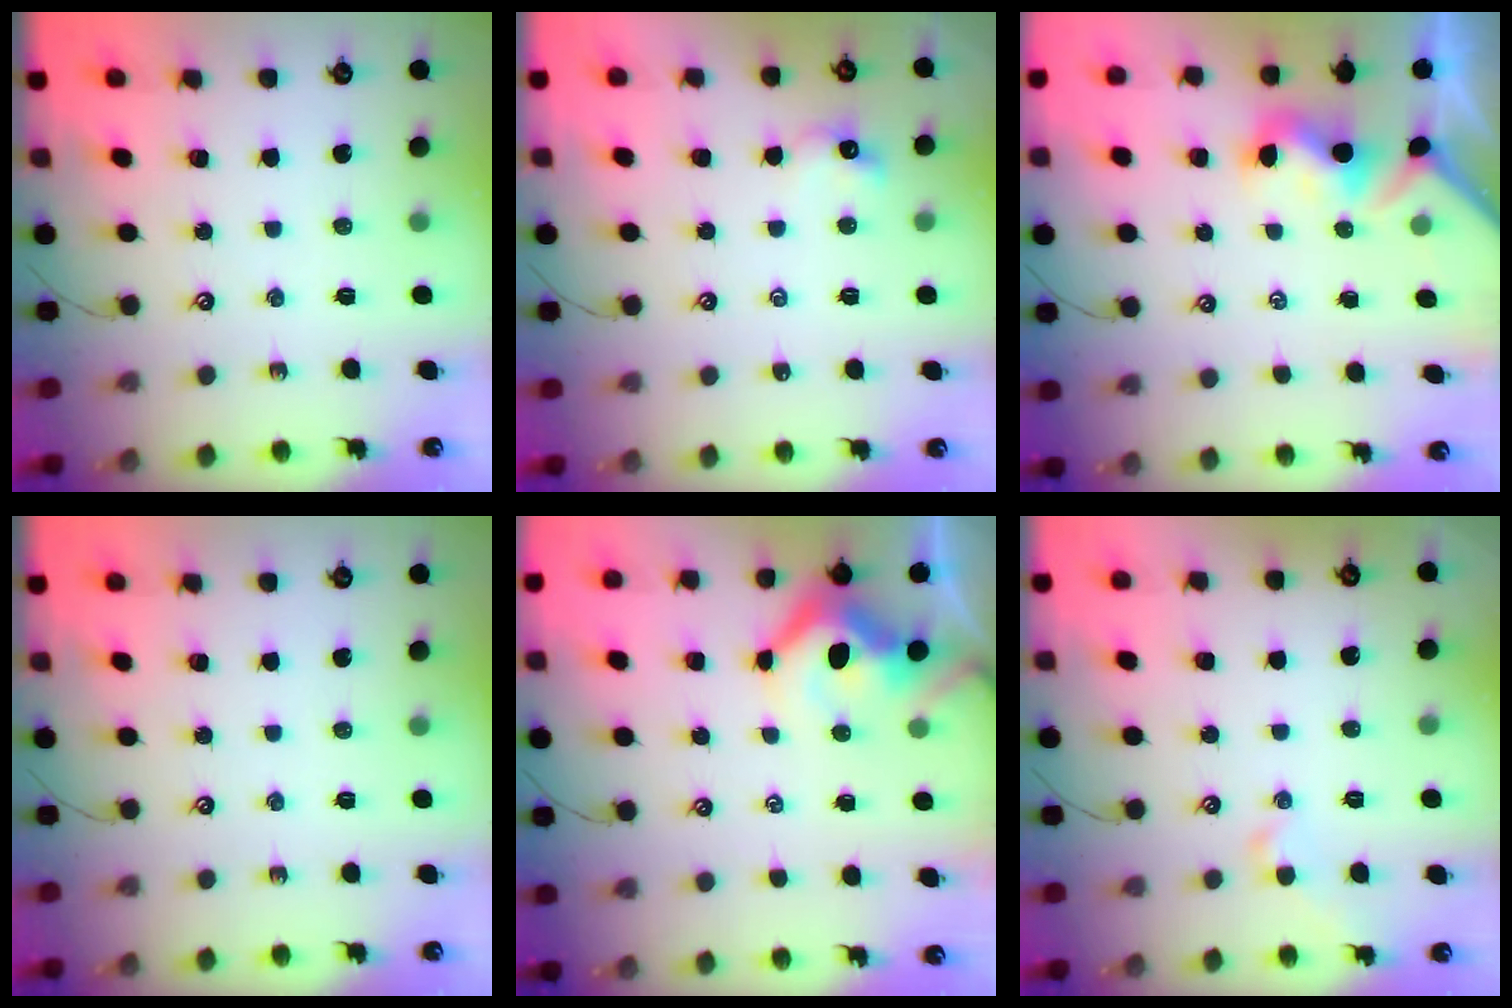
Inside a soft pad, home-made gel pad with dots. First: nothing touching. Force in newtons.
{"total": 2.3, "press": 2.2, "slide": 0.6}
{"total": 1.0, "press": 0.7, "slide": 0.6}
{"total": 0.0}
{"total": 7.2, "press": 7.1, "slide": 1.3}
{"total": 1.2, "press": 1.2, "slide": 0.1}